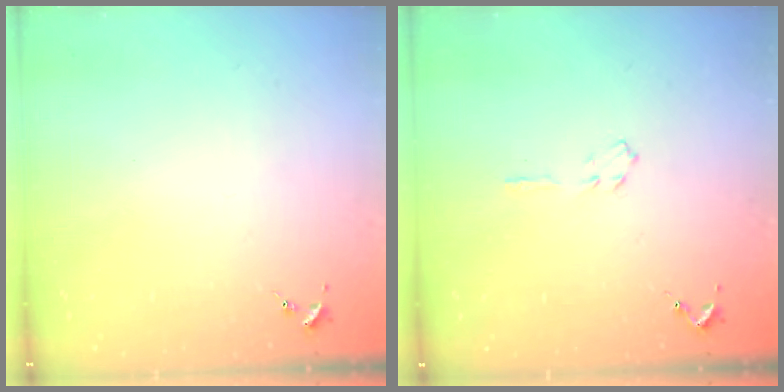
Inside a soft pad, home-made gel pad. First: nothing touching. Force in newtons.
{"total": 3.5, "press": 3.5, "slide": 0.4}